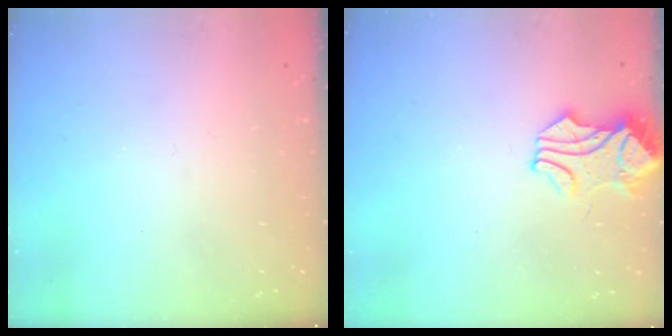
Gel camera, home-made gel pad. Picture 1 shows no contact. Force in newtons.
{"total": 1.8, "press": 1.6, "slide": 0.8}